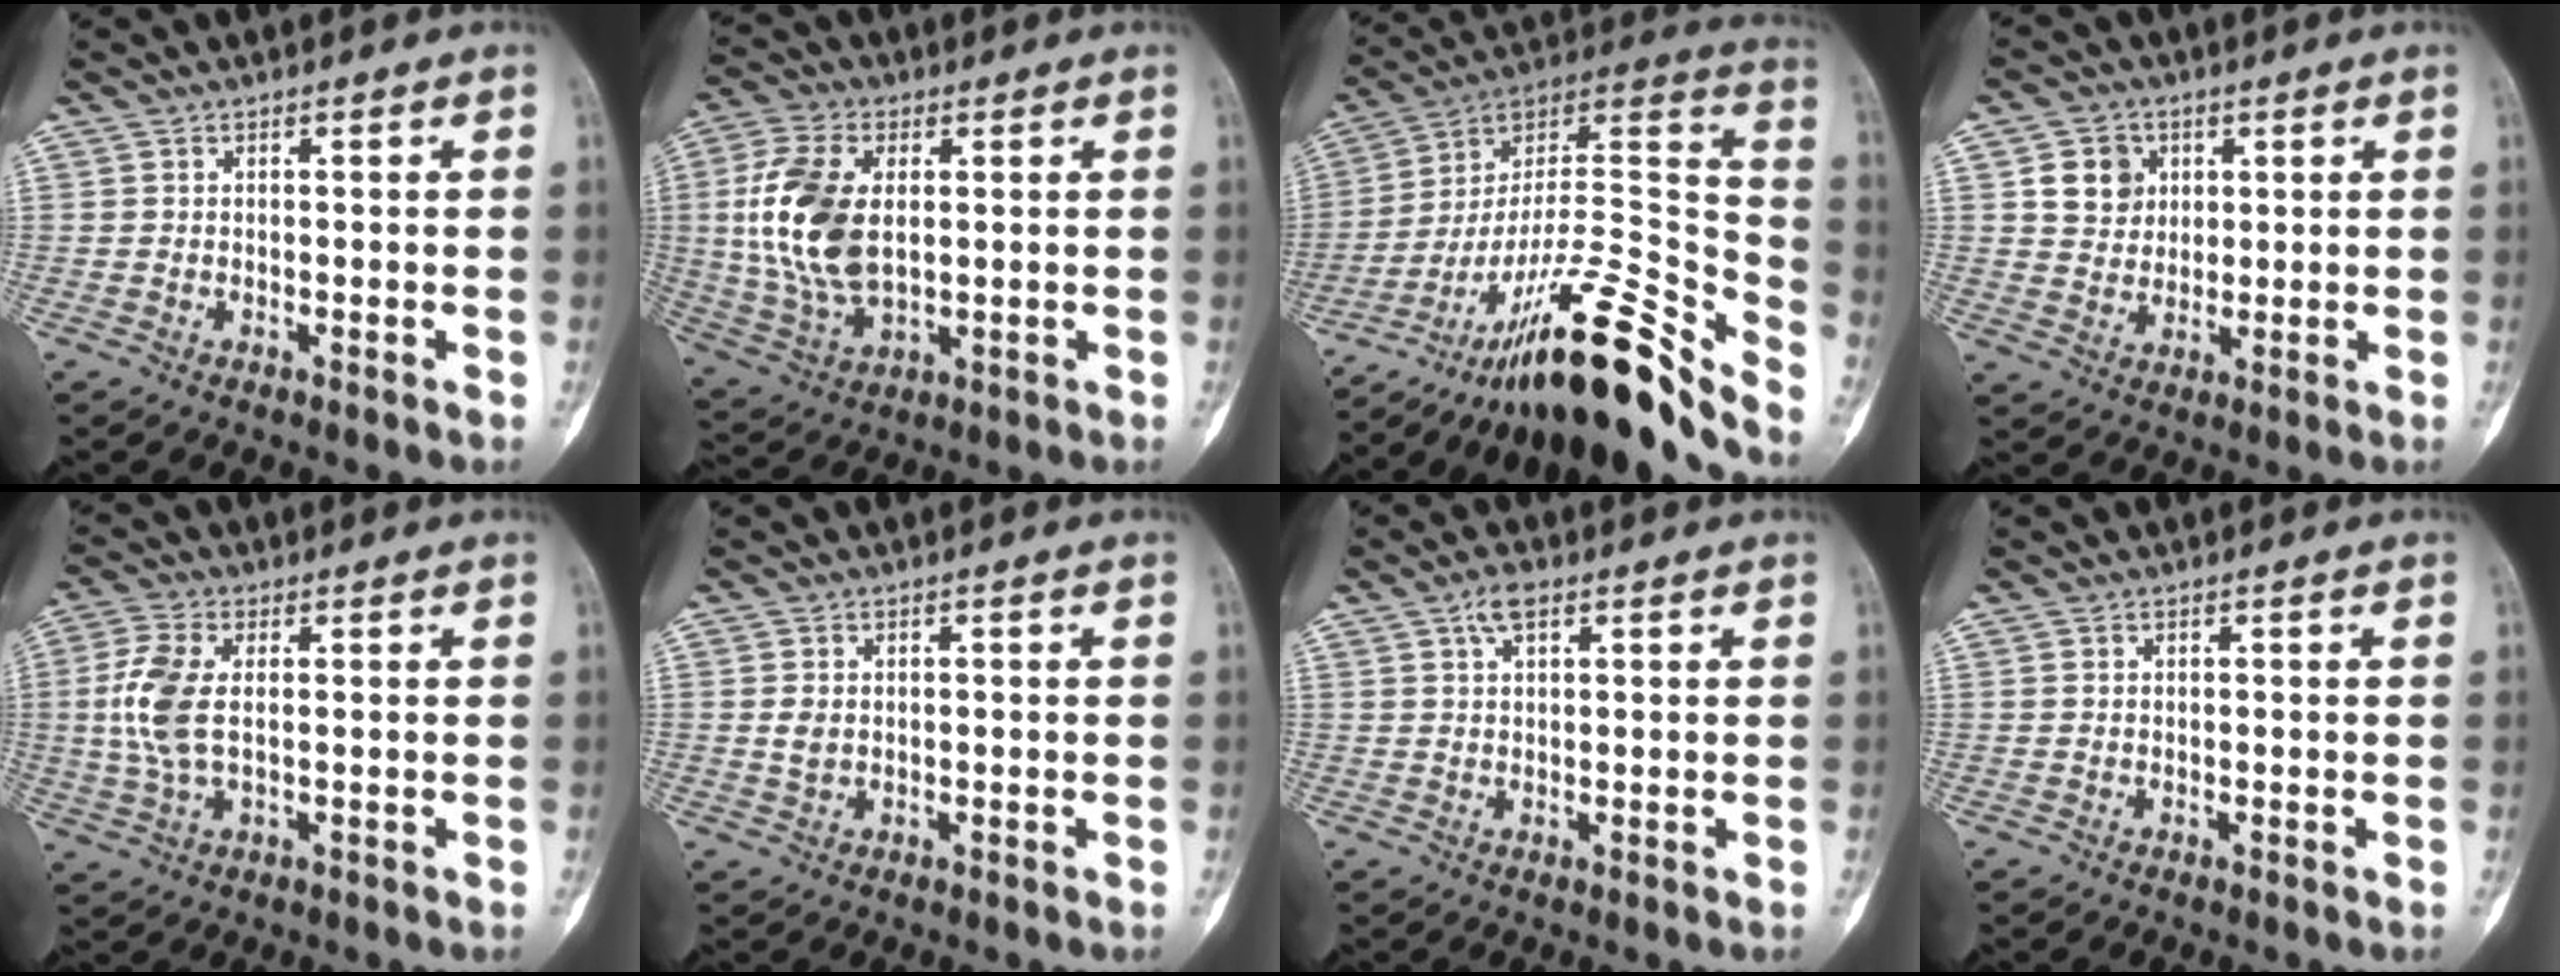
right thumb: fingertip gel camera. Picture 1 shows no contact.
{"total": 15.3, "force": [1.8, 8.8, 12.4], "torque": [-0.256, -0.005, 0.039]}
{"total": 27.0, "force": [-20.2, 4.9, 17.2], "torque": [-0.236, 0.124, -0.336]}
{"total": 6.8, "force": [2.2, 6.0, 2.5], "torque": [-0.015, -0.006, 0.041]}
{"total": 8.3, "force": [0.6, 4.2, 7.2], "torque": [-0.177, 0.003, 0.012]}
{"total": 2.0, "force": [0.1, 1.5, 1.3], "torque": [-0.026, 0.003, 0.004]}
{"total": 3.3, "force": [1.7, 1.5, 2.4], "torque": [-0.044, 0.003, 0.032]}
{"total": 0.0}